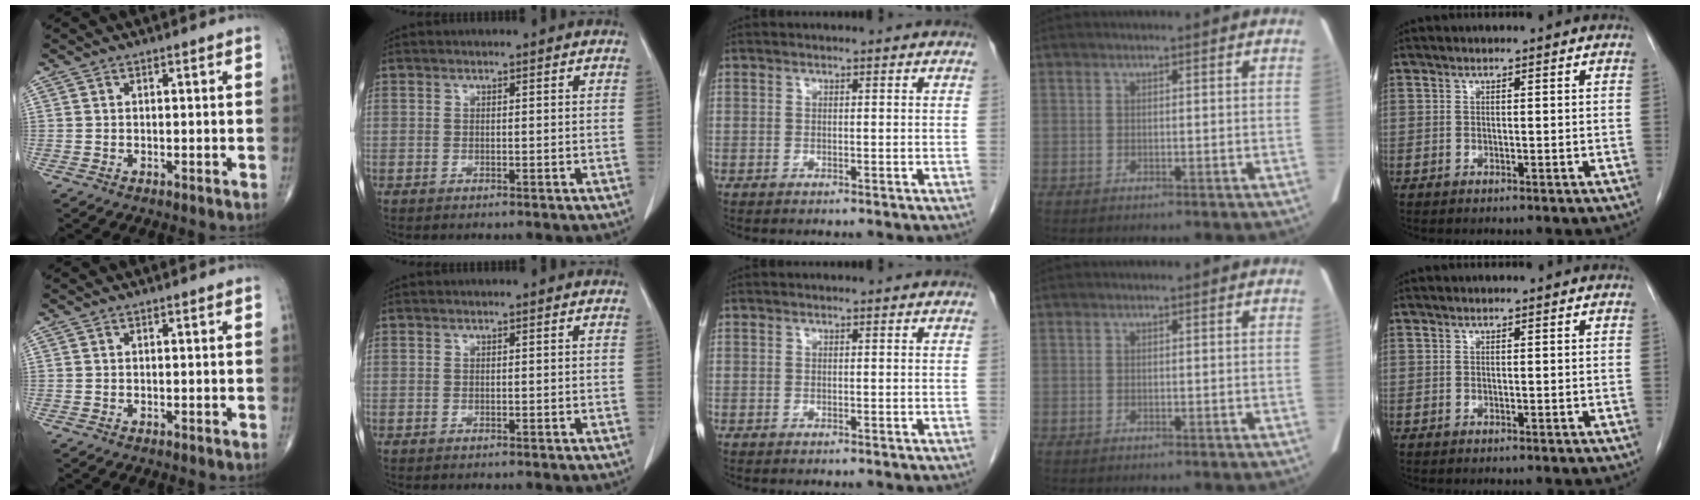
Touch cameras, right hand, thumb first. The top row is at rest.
{}